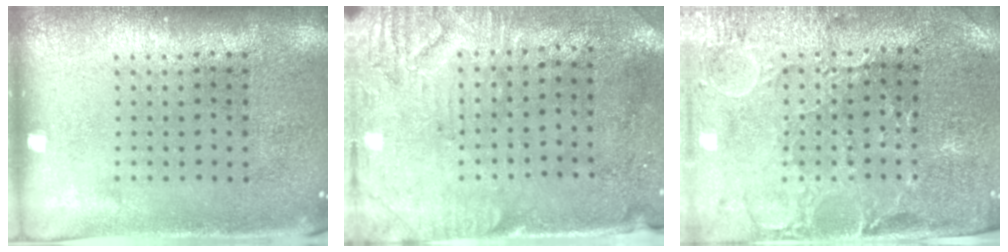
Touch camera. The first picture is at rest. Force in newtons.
{"total": 3.0, "press": 2.5, "slide": 1.7}
{"total": 1.1, "press": 1.0, "slide": 0.4}